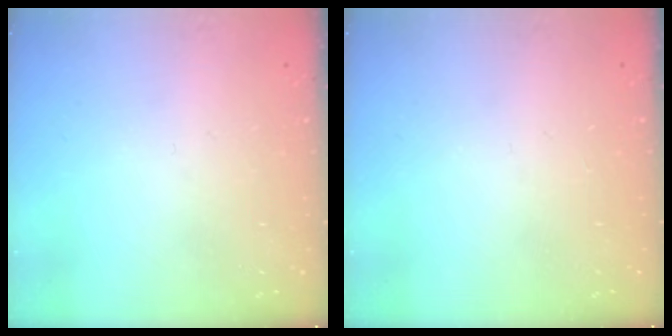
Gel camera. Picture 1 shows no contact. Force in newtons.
{"total": 1.6, "press": 1.5, "slide": 0.5}